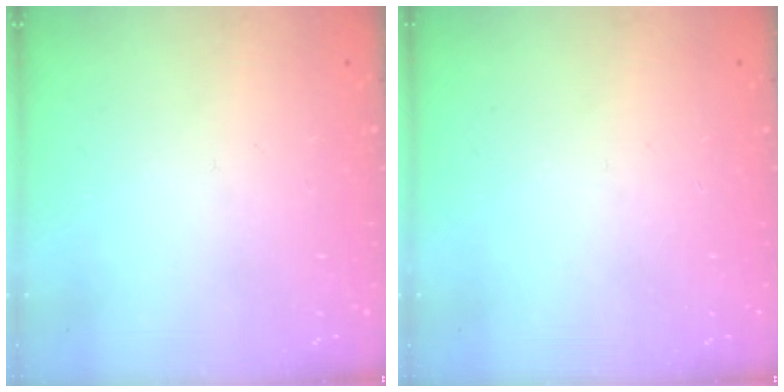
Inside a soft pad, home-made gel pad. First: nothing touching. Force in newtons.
{"total": 0.0}